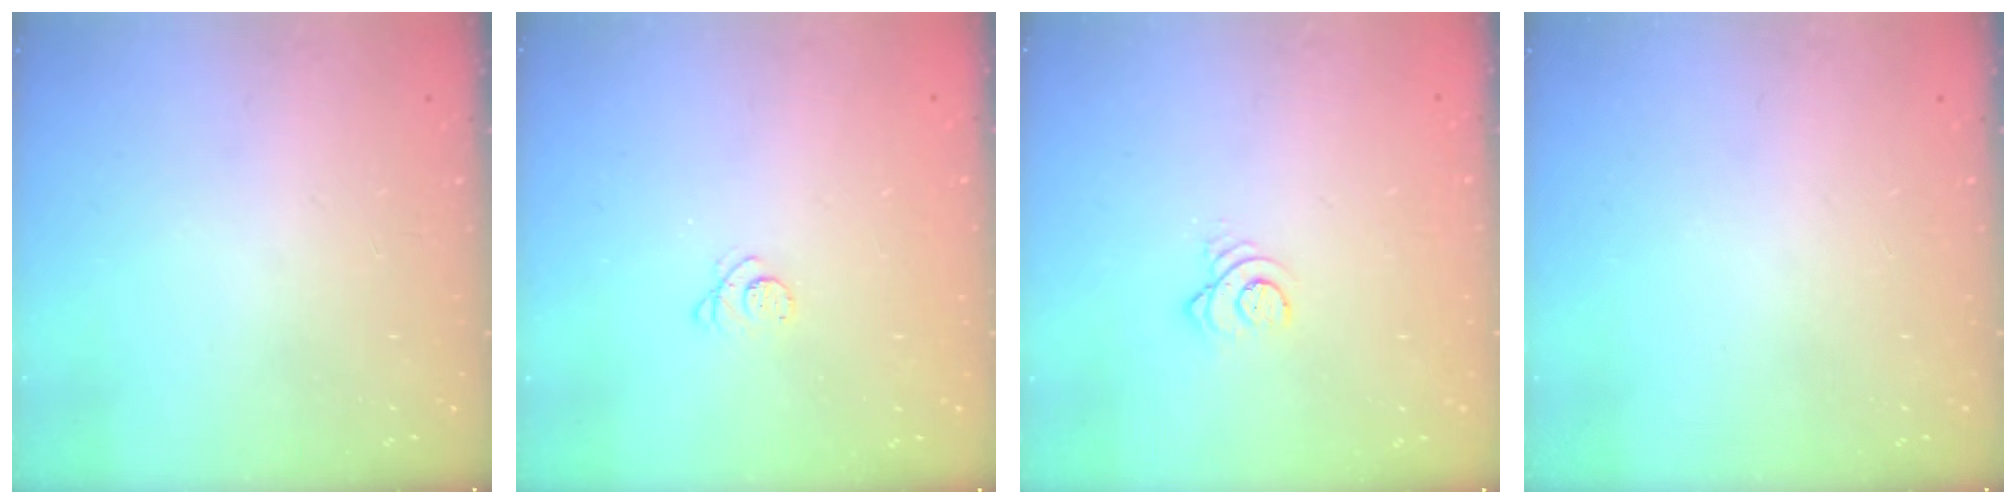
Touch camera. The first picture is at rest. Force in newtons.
{"total": 2.6, "press": 2.6, "slide": 0.3}
{"total": 3.3, "press": 3.3, "slide": 0.4}
{"total": 0.0}